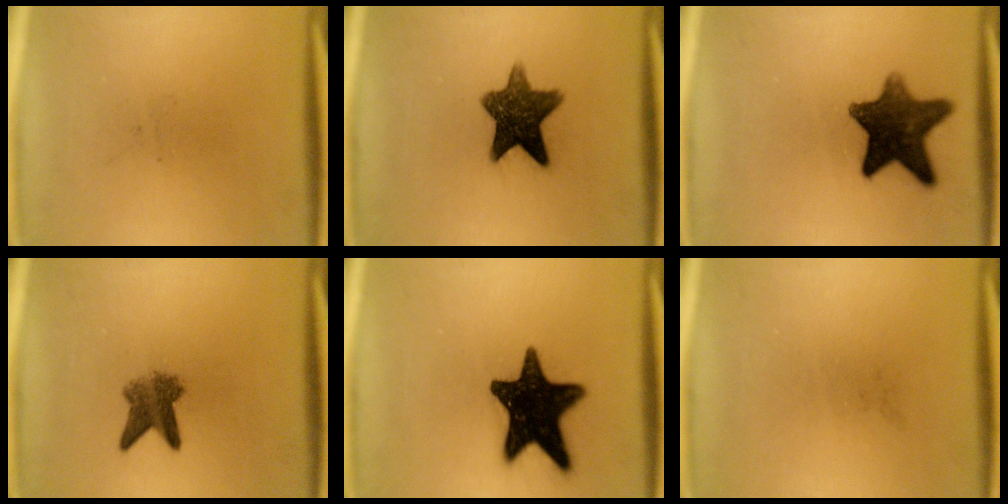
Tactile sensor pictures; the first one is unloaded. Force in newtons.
{"total": 10.7}
{"total": 12.2}
{"total": 4.7}
{"total": 17.8}
{"total": 0.0}